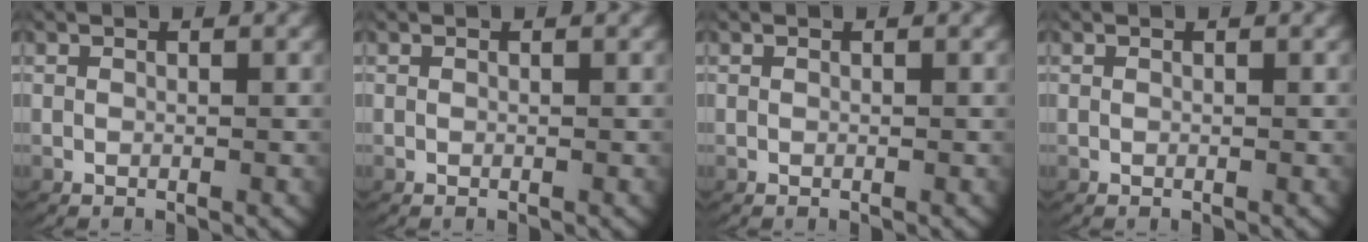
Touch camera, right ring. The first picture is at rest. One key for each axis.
{"total": 0.0}
{"total": 0.0}
{"total": 0.0}